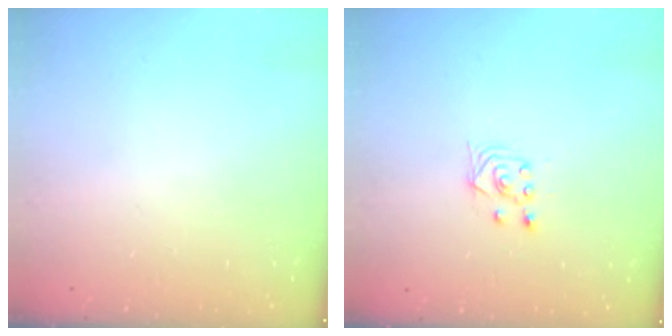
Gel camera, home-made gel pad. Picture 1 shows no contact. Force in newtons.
{"total": 2.8, "press": 2.4, "slide": 1.4}